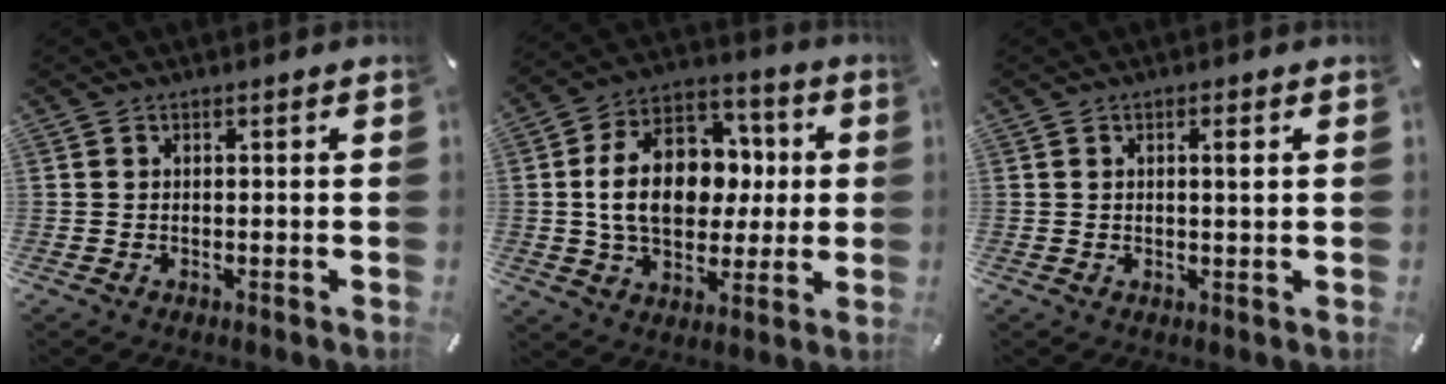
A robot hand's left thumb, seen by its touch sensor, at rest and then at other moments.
{"total": 16.9, "force": [0.5, 12.4, 11.4], "torque": [-0.210, 0.010, 0.008]}
{"total": 1.9, "force": [0.5, 0.4, 1.8], "torque": [-0.030, -0.002, 0.004]}